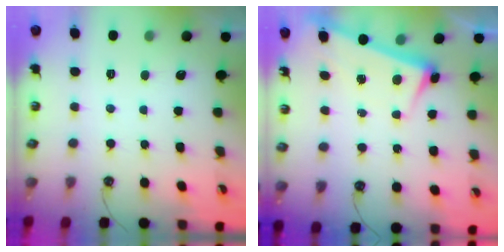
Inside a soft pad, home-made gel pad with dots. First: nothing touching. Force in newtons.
{"total": 2.8, "press": 2.7, "slide": 0.7}